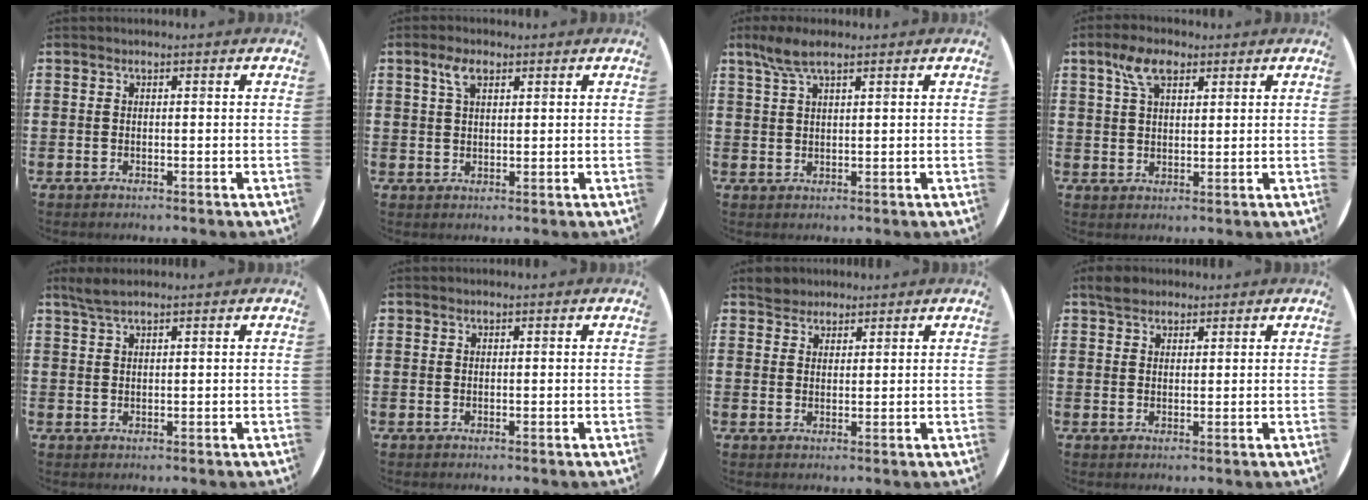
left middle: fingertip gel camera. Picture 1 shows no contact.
{"total": 3.2, "force": [1.9, 1.6, 2.0], "torque": [-0.038, 0.005, 0.033]}
{"total": 4.3, "force": [2.9, 1.1, 3.0], "torque": [-0.065, 0.005, 0.053]}
{"total": 5.4, "force": [3.3, 2.7, 3.3], "torque": [-0.067, 0.008, 0.058]}
{"total": 2.3, "force": [1.8, 0.3, 1.3], "torque": [-0.029, 0.003, 0.032]}
{"total": 0.0}
{"total": 2.8, "force": [2.5, 1.1, -0.3], "torque": [0.005, 0.002, 0.049]}
{"total": 2.4, "force": [2.1, 1.1, 0.4], "torque": [0.004, 0.000, 0.038]}